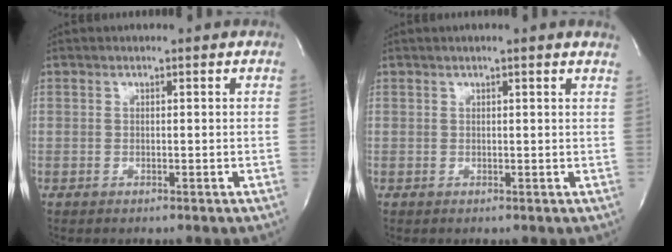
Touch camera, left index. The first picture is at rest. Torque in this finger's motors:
{"motor_torque": [0.17, -0.07, 0.08, -0.03]}